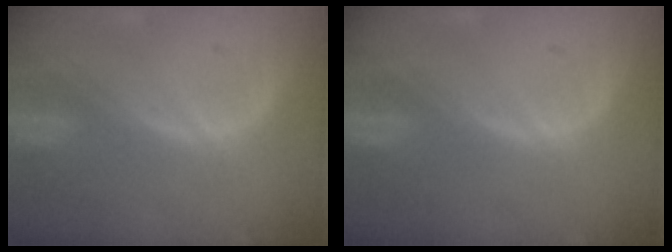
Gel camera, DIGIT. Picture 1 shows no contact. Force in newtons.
{"total": 0.0}